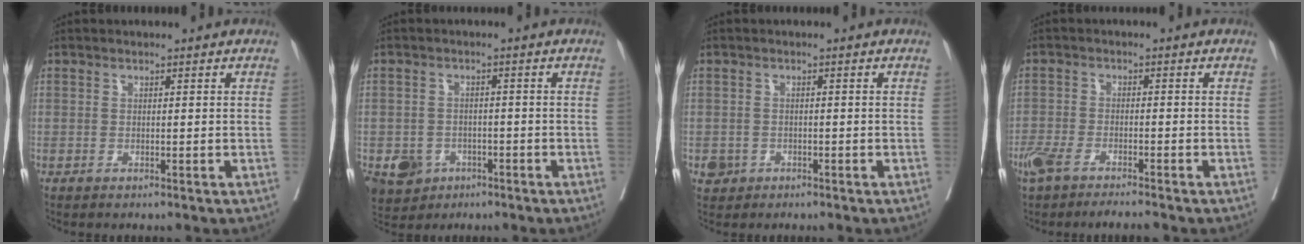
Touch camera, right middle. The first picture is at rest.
{"total": 5.5, "force": [-2.8, 4.4, 1.6], "torque": [-0.028, 0.003, -0.037]}
{"total": 2.1, "force": [-1.0, 1.9, 0.4], "torque": [-0.005, 0.006, -0.013]}
{"total": 6.7, "force": [-5.5, 1.4, 3.7], "torque": [-0.069, -0.005, -0.097]}